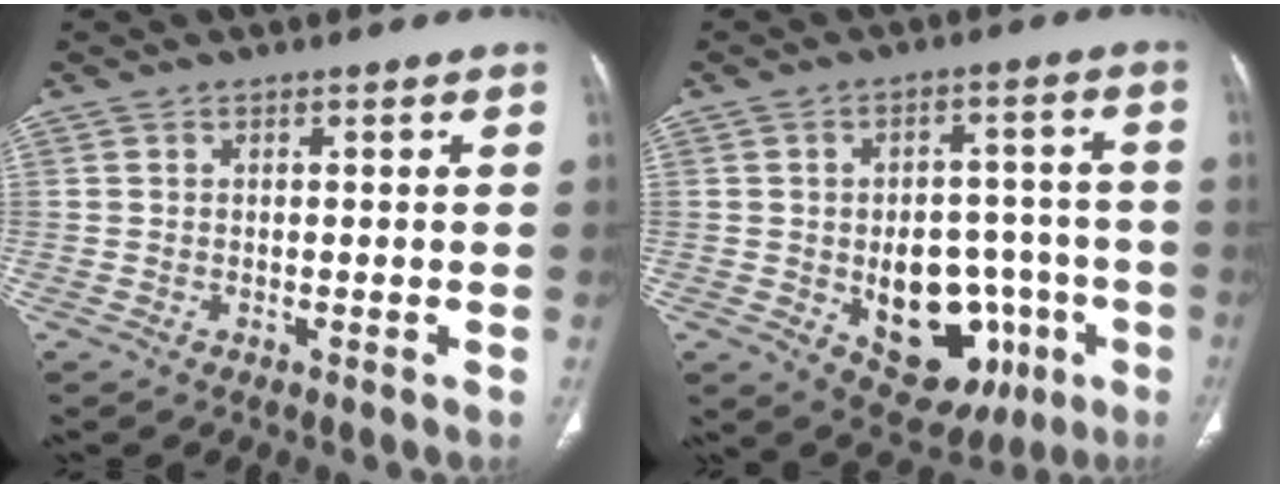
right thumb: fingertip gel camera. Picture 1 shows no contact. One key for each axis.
{"total": 17.1, "fx": -5.0, "fy": 11.1, "fz": 12.0, "tx": -0.119, "ty": 0.029, "tz": -0.052}